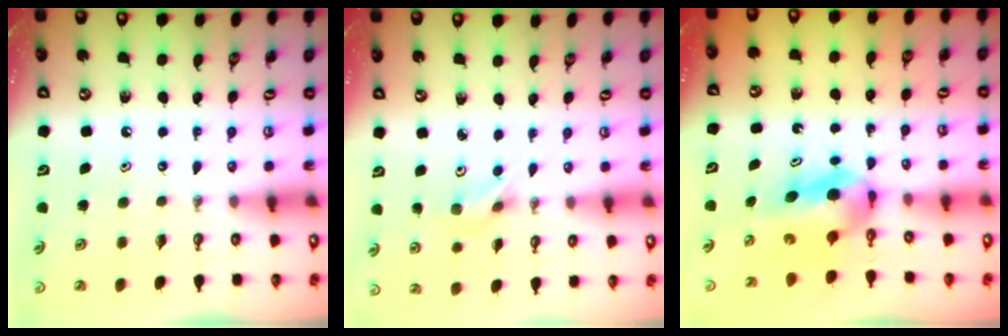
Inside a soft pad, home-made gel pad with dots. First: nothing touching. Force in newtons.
{"total": 2.6, "press": 2.4, "slide": 0.9}
{"total": 6.6, "press": 6.2, "slide": 2.2}